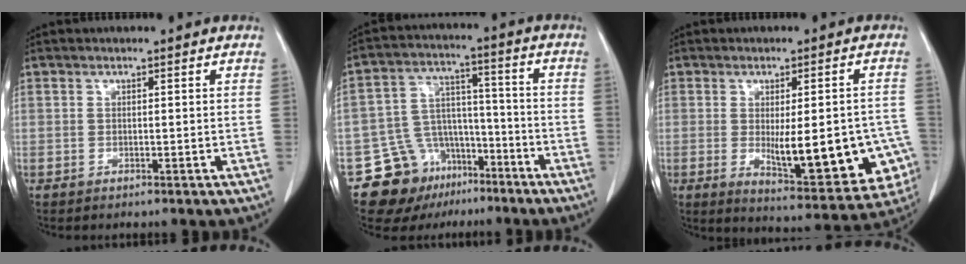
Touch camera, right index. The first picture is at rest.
{"total": 12.7, "force": [-8.5, 8.6, 3.7], "torque": [-0.062, 0.058, -0.129]}
{"total": 17.2, "force": [-3.8, 5.3, 15.9], "torque": [-0.150, 0.003, -0.027]}